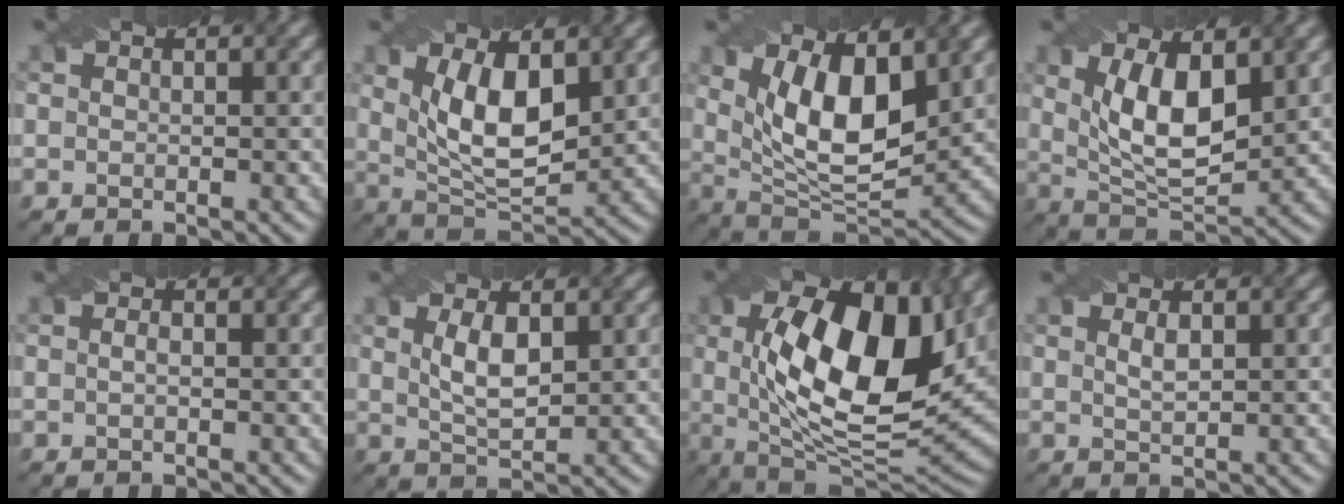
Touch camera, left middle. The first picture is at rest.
{"total": 7.6, "force": [1.9, 3.3, 6.5], "torque": [-0.124, -0.003, 0.036]}
{"total": 9.7, "force": [2.8, 4.2, 8.3], "torque": [-0.141, -0.009, 0.046]}
{"total": 7.4, "force": [1.9, 3.2, 6.4], "torque": [-0.124, -0.004, 0.036]}
{"total": 0.6, "force": [-0.1, 0.1, 0.5], "torque": [-0.015, 0.001, -0.002]}
{"total": 3.3, "force": [1.1, 1.3, 2.9], "torque": [-0.065, 0.000, 0.024]}
{"total": 14.5, "force": [2.9, 6.4, 12.8], "torque": [-0.206, -0.003, 0.043]}
{"total": 1.2, "force": [0.6, 0.4, 1.0], "torque": [-0.022, 0.001, 0.014]}